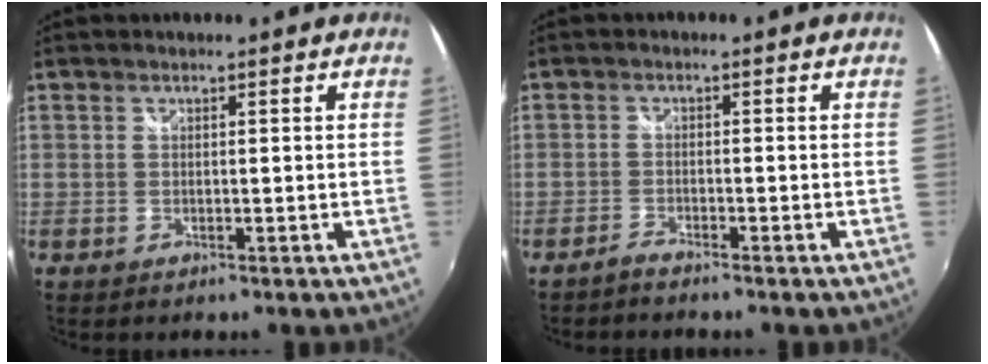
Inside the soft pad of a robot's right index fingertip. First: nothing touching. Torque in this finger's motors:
{"motor_torque": [-0.03, -0.04, 0.10, 0.00]}